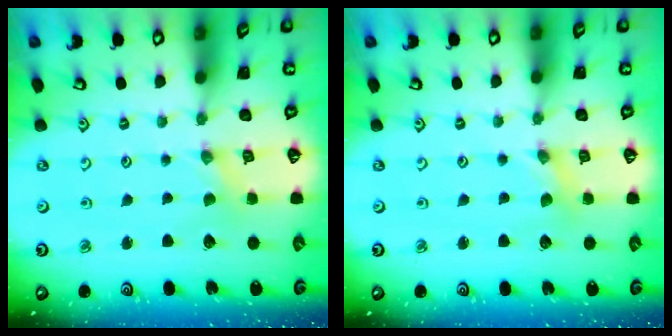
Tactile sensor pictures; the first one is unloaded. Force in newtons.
{"total": 0.9, "press": 0.8, "slide": 0.3}